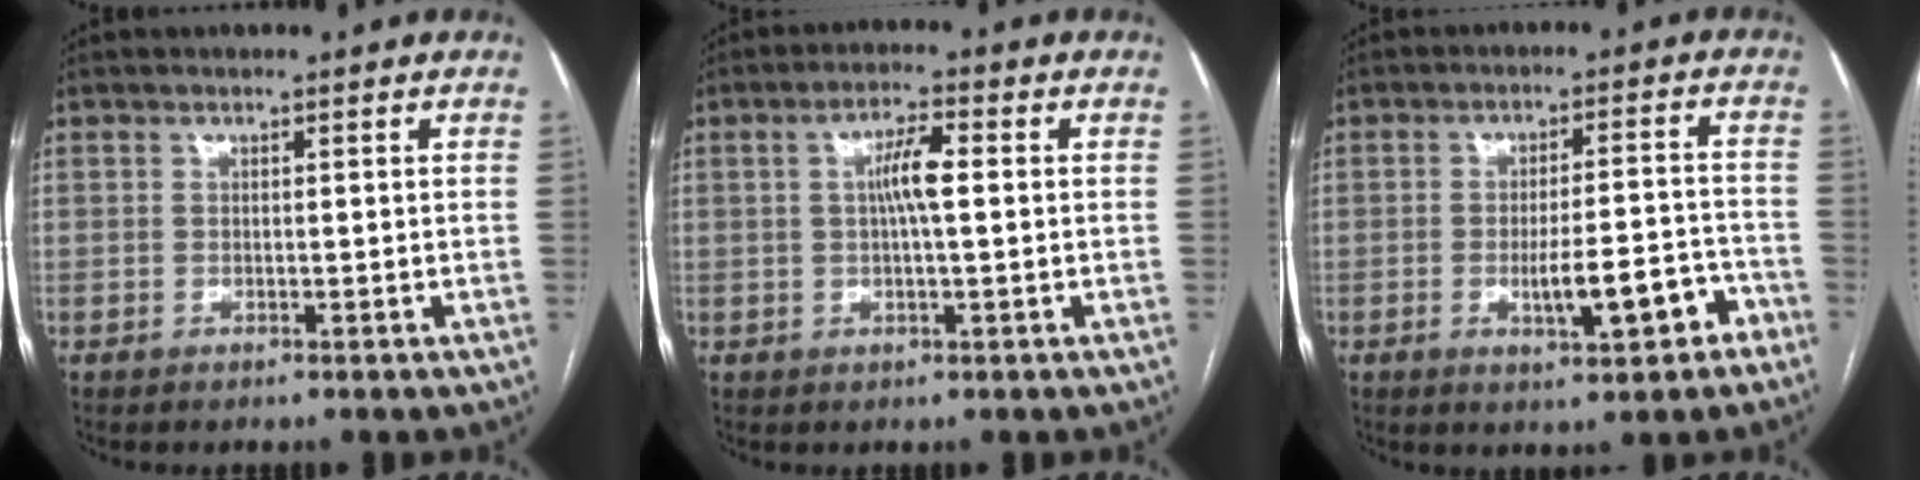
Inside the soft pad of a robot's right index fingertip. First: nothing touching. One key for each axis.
{"total": 4.9, "fx": 0.6, "fy": 0.7, "fz": 4.8, "tx": -0.088, "ty": 0.011, "tz": 0.008}
{"total": 8.4, "fx": -3.7, "fy": 1.9, "fz": 7.3, "tx": -0.107, "ty": 0.009, "tz": -0.046}